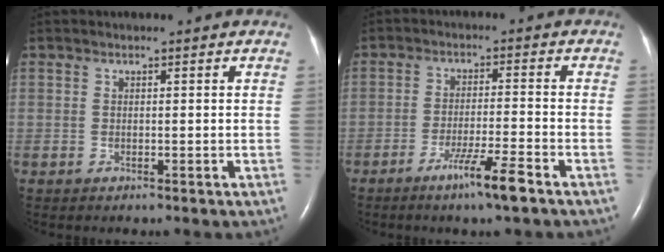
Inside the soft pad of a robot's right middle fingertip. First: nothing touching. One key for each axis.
{"total": 6.3, "fx": -4.1, "fy": -0.6, "fz": 4.8, "tx": -0.087, "ty": -0.012, "tz": -0.076}